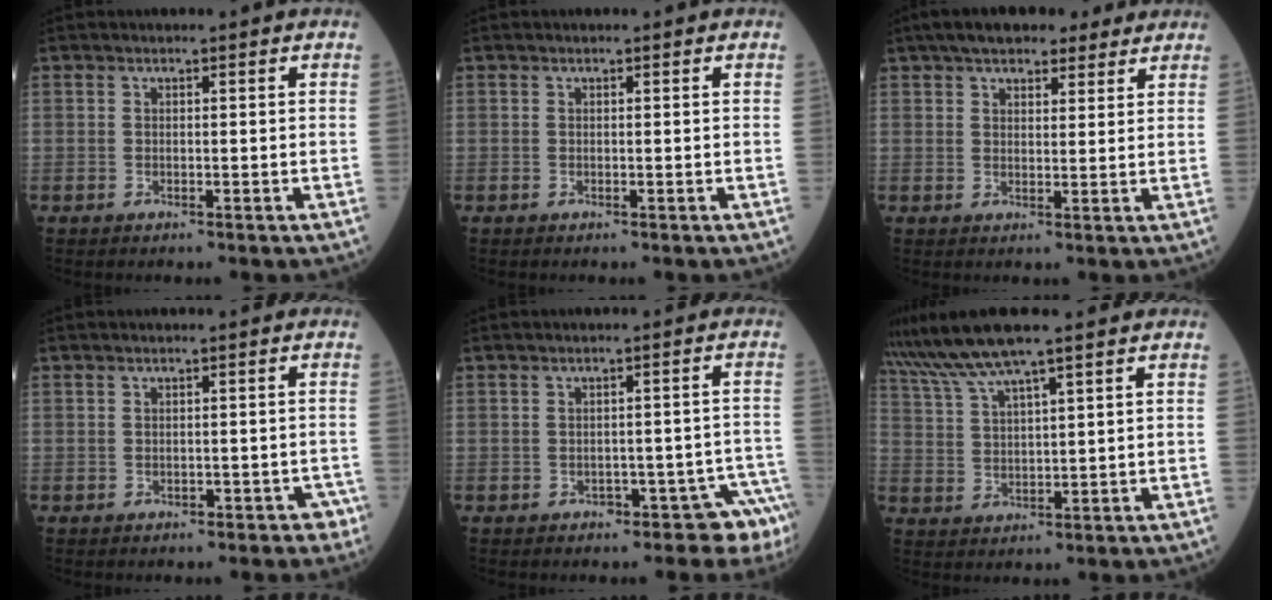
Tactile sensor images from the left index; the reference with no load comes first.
{"total": 0.0}
{"total": 10.4, "force": [8.1, 3.9, 5.2], "torque": [-0.069, 0.035, 0.122]}
{"total": 2.8, "force": [-1.9, 1.7, 1.2], "torque": [0.003, 0.009, -0.017]}
{"total": 6.0, "force": [-4.7, 3.2, 2.2], "torque": [-0.001, 0.033, -0.055]}
{"total": 7.3, "force": [5.9, -0.9, 4.2], "torque": [-0.098, 0.017, 0.121]}